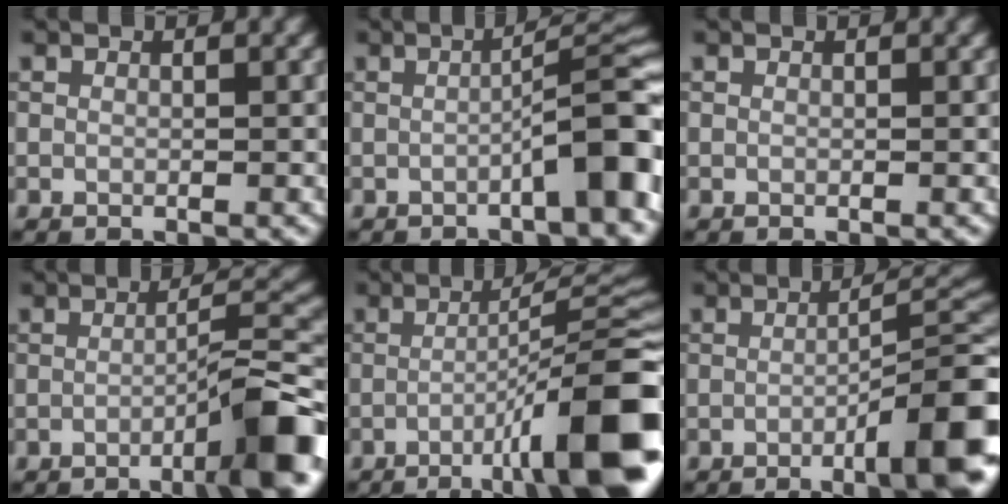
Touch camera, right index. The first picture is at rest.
{"total": 7.0, "force": [-2.3, 1.2, 6.5], "torque": [-0.082, 0.024, -0.038]}
{"total": 0.0}
{"total": 7.6, "force": [-3.7, 1.0, 6.6], "torque": [-0.084, 0.021, -0.064]}
{"total": 13.3, "force": [-5.4, 2.2, 12.0], "torque": [-0.154, 0.012, -0.081]}
{"total": 10.6, "force": [-4.1, 2.1, 9.6], "torque": [-0.119, 0.006, -0.057]}